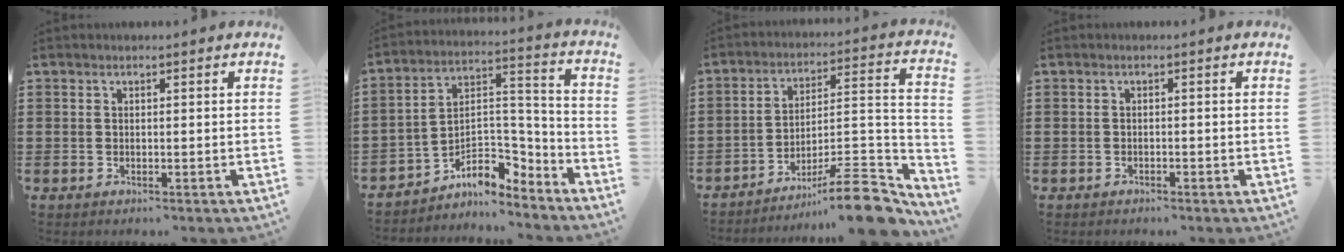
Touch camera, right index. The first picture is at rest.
{"total": 6.9, "force": [-5.0, 3.5, 3.3], "torque": [-0.066, -0.005, -0.097]}
{"total": 11.9, "force": [-9.4, 2.1, 7.0], "torque": [-0.085, 0.030, -0.176]}
{"total": 0.6, "force": [-0.5, 0.1, 0.1], "torque": [-0.004, -0.002, -0.011]}